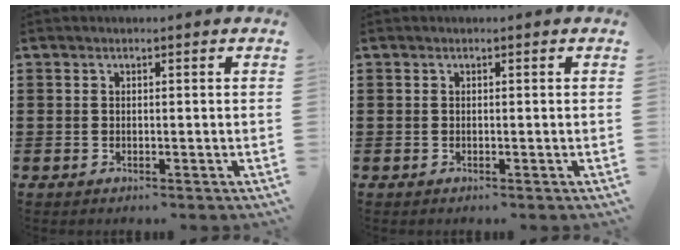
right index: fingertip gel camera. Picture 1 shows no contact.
{"total": 0.0}